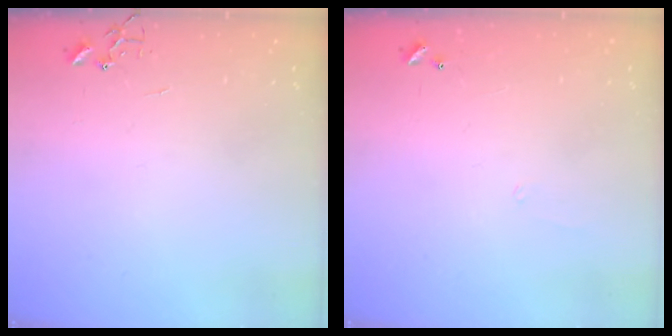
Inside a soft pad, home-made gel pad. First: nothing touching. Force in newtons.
{"total": 5.6, "press": 5.6, "slide": 0.4}